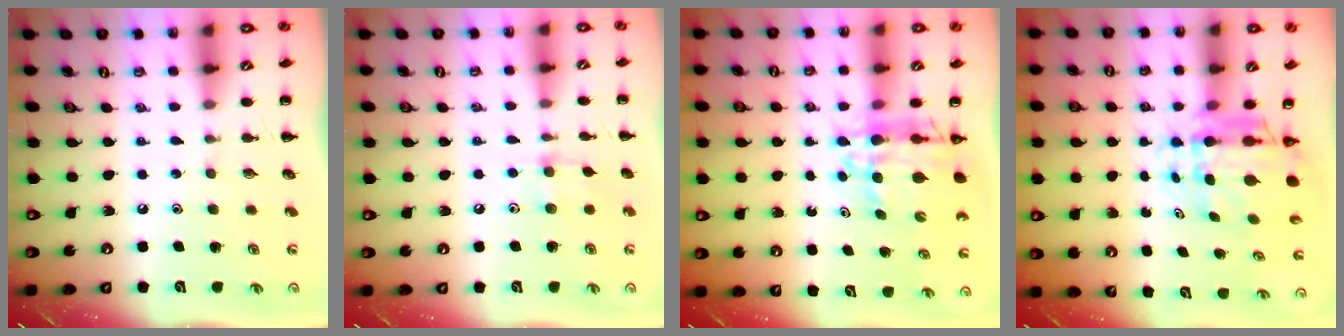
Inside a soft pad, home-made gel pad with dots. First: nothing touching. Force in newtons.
{"total": 4.3, "press": 4.2, "slide": 1.2}
{"total": 10.2, "press": 9.6, "slide": 3.5}
{"total": 7.0, "press": 6.6, "slide": 2.3}